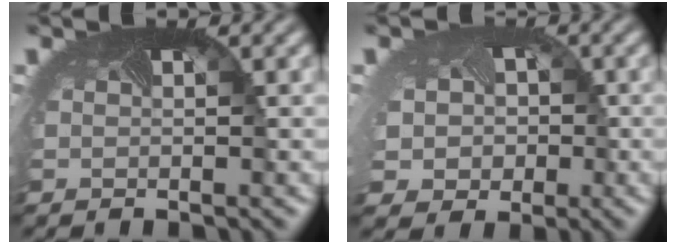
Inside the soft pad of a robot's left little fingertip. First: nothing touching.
{"total": 6.1, "force": [-0.8, 5.5, 2.6], "torque": [-0.053, -0.013, -0.028]}